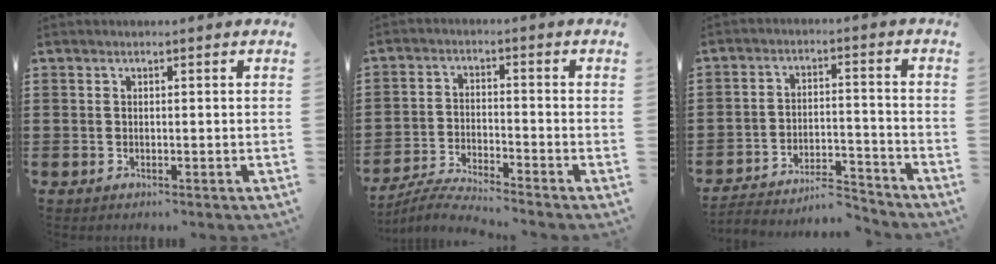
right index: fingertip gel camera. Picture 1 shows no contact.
{"total": 4.8, "force": [-4.6, -0.3, 1.2], "torque": [-0.034, -0.012, -0.096]}
{"total": 5.5, "force": [-5.3, 0.8, 1.3], "torque": [-0.020, 0.010, -0.103]}